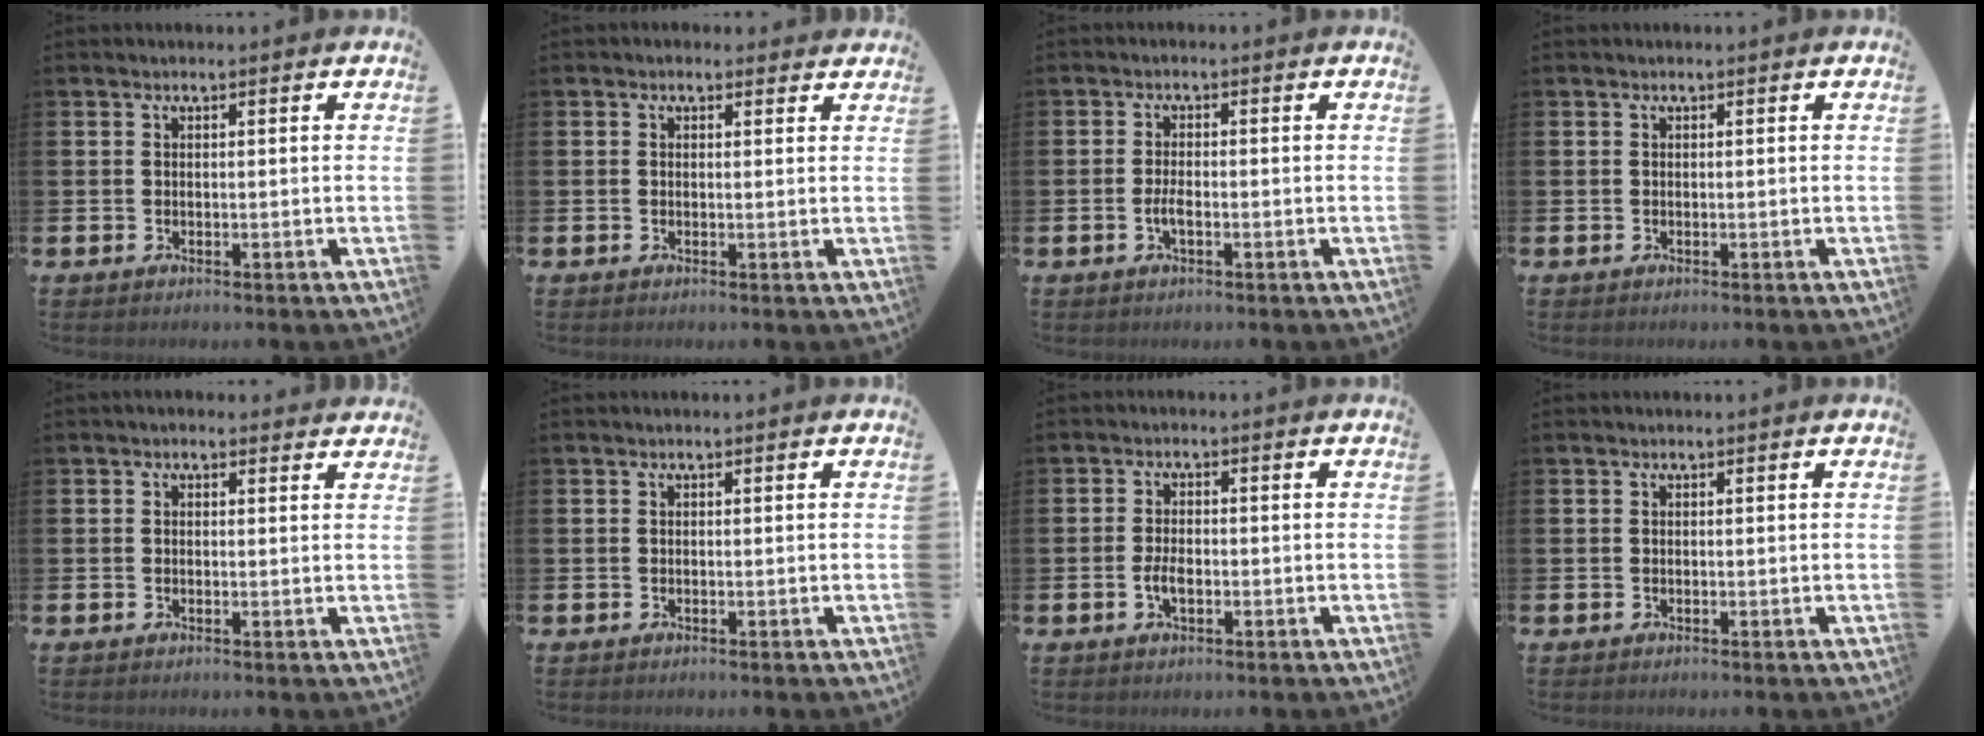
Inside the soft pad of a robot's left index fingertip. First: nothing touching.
{"total": 0.8, "force": [0.6, 0.5, 0.2], "torque": [0.005, 0.005, 0.008]}
{"total": 2.1, "force": [-0.7, 0.7, 1.8], "torque": [-0.028, -0.001, -0.015]}
{"total": 0.0}
{"total": 0.9, "force": [0.7, 0.5, 0.2], "torque": [-0.004, 0.008, 0.011]}
{"total": 0.0}
{"total": 2.8, "force": [-0.7, 1.3, 2.3], "torque": [-0.037, -0.001, -0.014]}
{"total": 0.0}